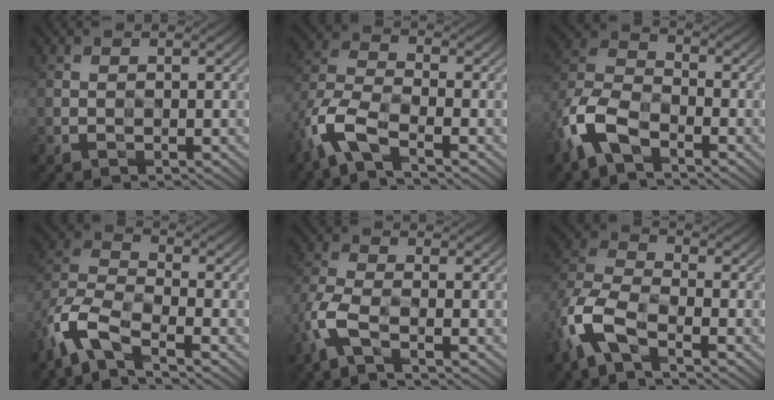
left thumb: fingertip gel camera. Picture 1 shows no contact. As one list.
[{"total": 7.5, "force": [-5.0, 2.3, 5.1], "torque": [-0.125, -0.001, -0.119]}, {"total": 8.8, "force": [-5.3, 4.2, 5.6], "torque": [-0.139, -0.002, -0.127]}, {"total": 8.0, "force": [-5.7, 2.2, 5.1], "torque": [-0.118, 0.000, -0.135]}, {"total": 4.1, "force": [-2.4, 1.1, 3.2], "torque": [-0.087, 0.002, -0.061]}, {"total": 8.2, "force": [-4.9, 3.2, 5.8], "torque": [-0.145, 0.000, -0.118]}]